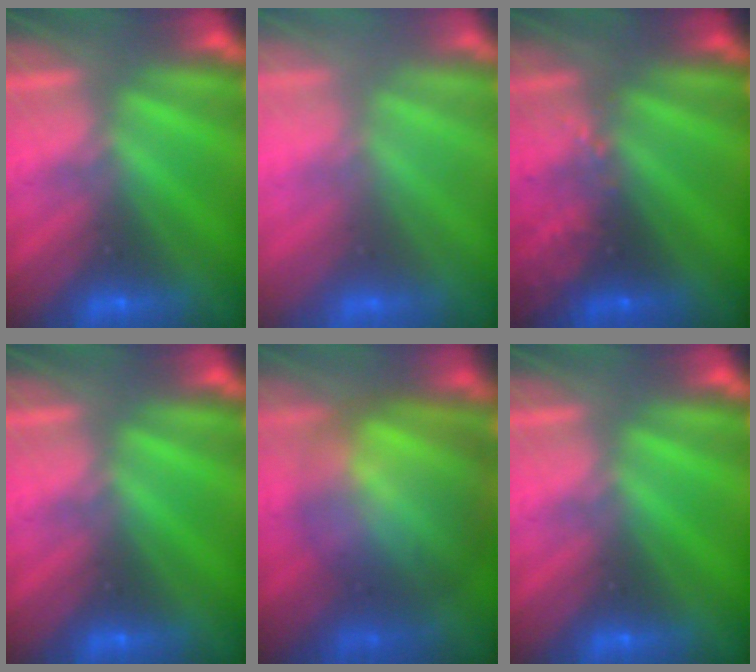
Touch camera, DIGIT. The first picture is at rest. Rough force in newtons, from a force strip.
{"total": 3.1}
{"total": 2.9}
{"total": 0.0}
{"total": 7.2}
{"total": 0.0}